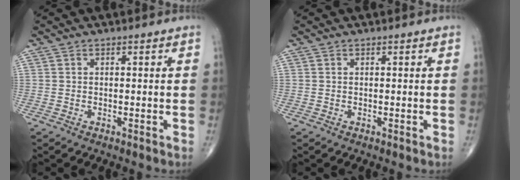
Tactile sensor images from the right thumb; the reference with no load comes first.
{"total": 0.0}